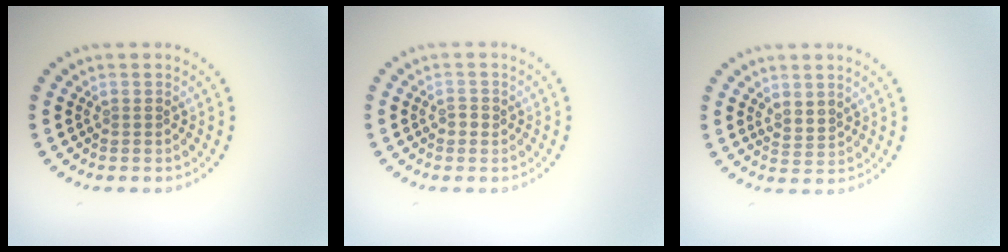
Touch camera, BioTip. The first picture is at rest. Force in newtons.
{"total": 1.0, "press": 1.0, "slide": 0.3}
{"total": 1.6, "press": 1.3, "slide": 1.0}